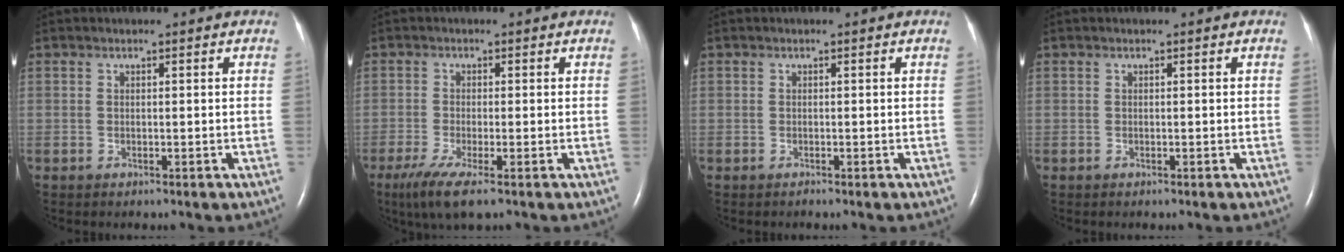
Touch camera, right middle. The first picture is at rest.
{"total": 5.5, "force": [-3.2, 0.6, 4.4], "torque": [-0.091, -0.020, -0.059]}
{"total": 0.0}
{"total": 0.0}